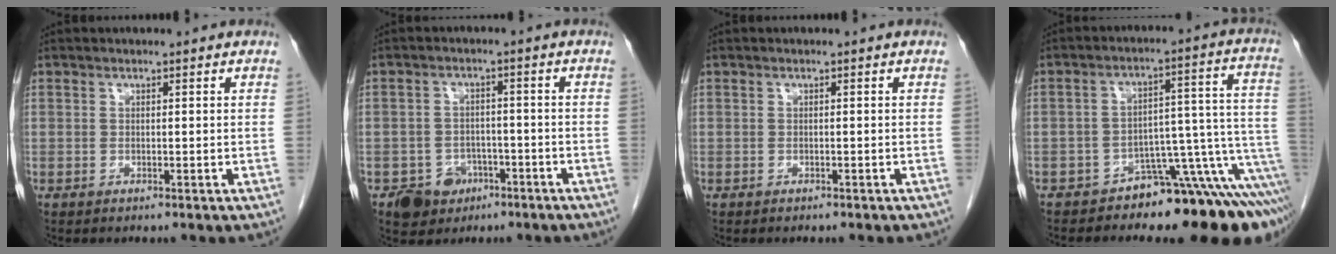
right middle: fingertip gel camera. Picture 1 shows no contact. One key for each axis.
{"total": 5.6, "fx": -3.2, "fy": 4.4, "fz": 1.4, "tx": -0.021, "ty": 0.009, "tz": -0.040}
{"total": 1.6, "fx": -1.4, "fy": 0.5, "fz": 0.7, "tx": -0.017, "ty": -0.002, "tz": -0.013}
{"total": 12.3, "fx": -9.0, "fy": 2.5, "fz": 8.0, "tx": -0.041, "ty": 0.073, "tz": -0.125}